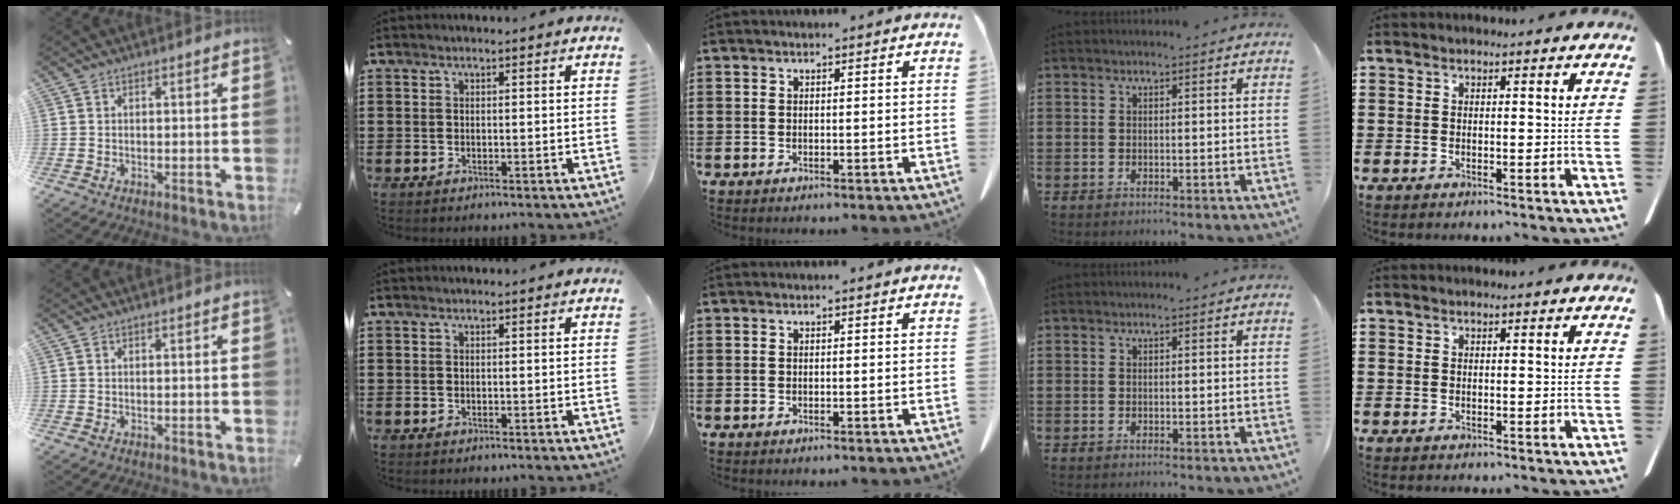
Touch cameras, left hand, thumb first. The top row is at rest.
{}